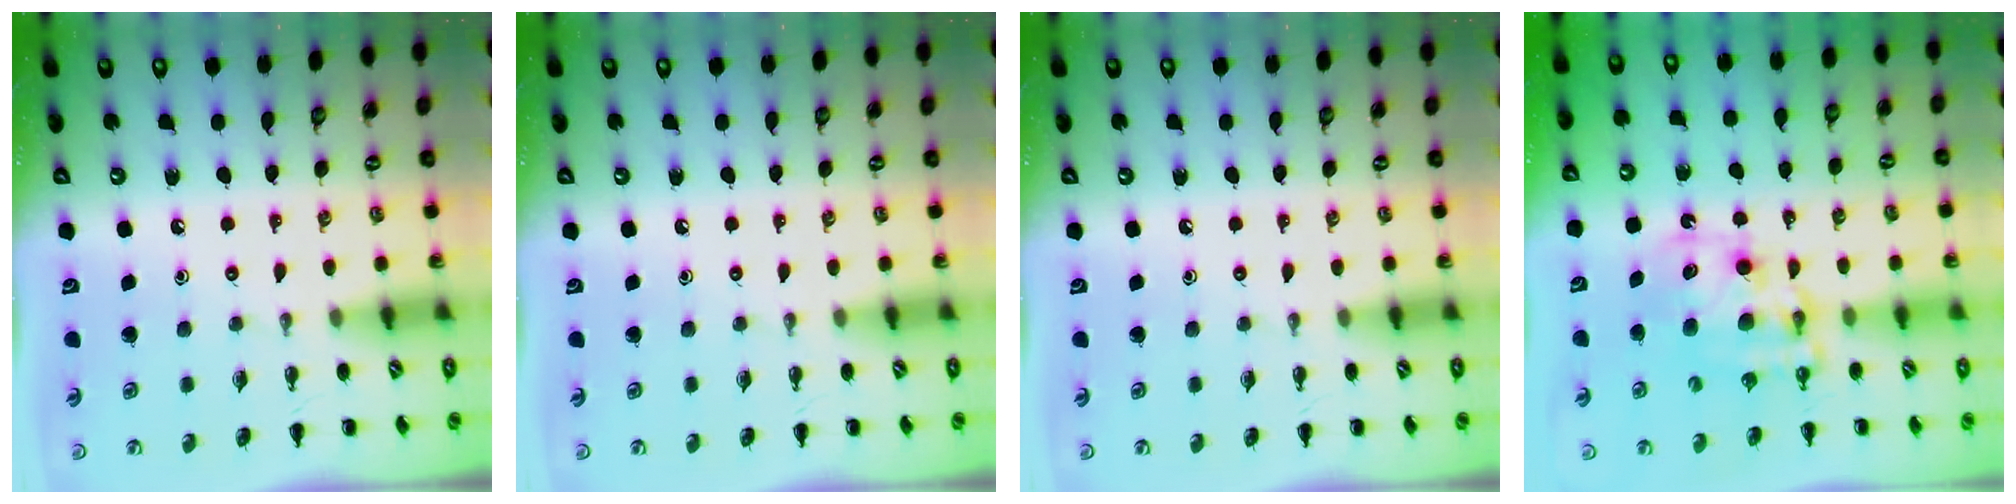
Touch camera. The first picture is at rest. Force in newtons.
{"total": 0.0}
{"total": 0.0}
{"total": 11.2, "press": 10.9, "slide": 2.7}